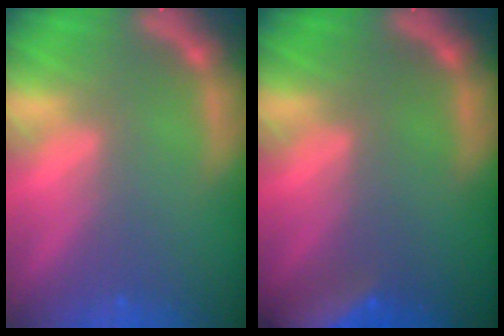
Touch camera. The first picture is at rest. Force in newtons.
{"total": 8.0}